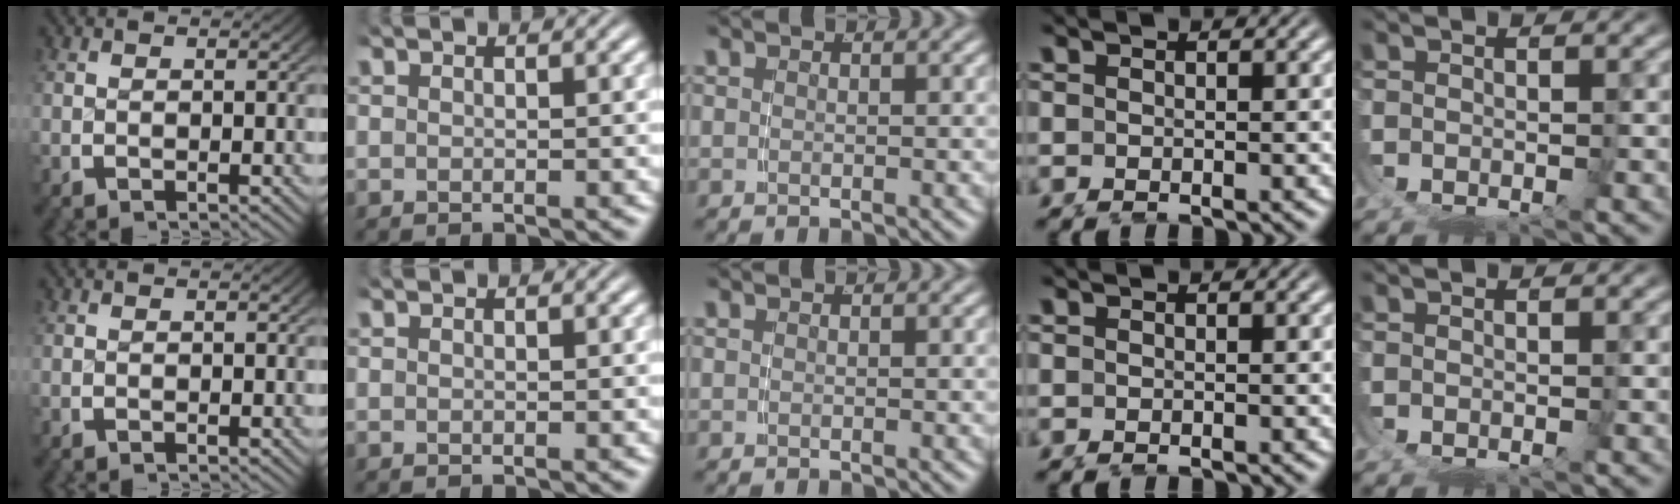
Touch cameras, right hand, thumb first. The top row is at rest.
{}